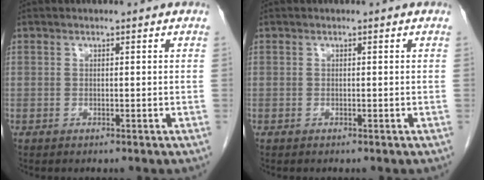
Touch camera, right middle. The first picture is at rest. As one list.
[{"total": 0.0}]